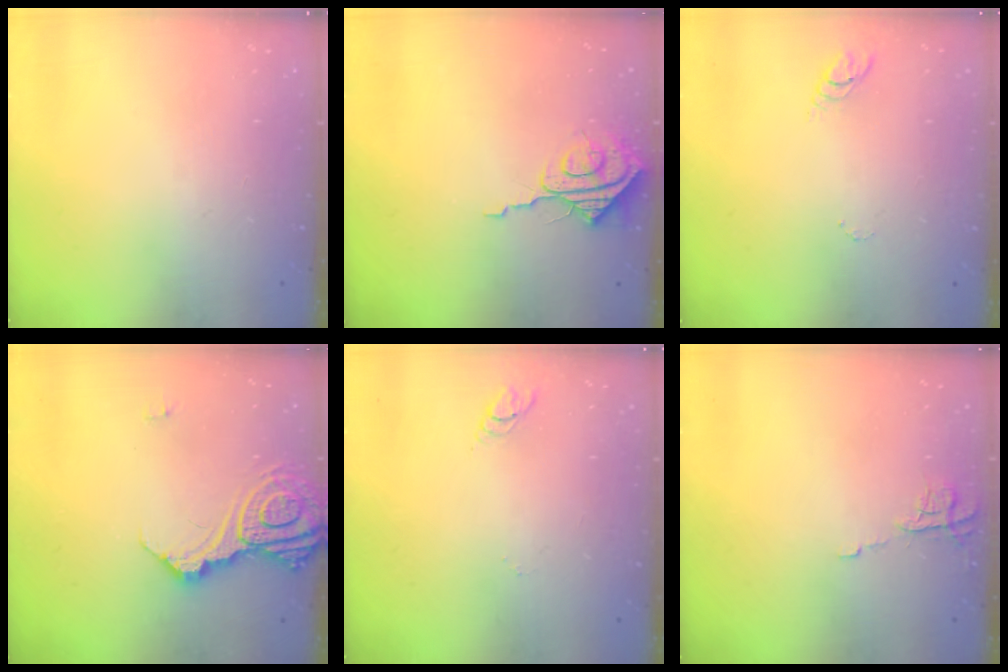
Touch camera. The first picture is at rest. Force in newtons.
{"total": 8.5, "press": 8.5, "slide": 0.5}
{"total": 3.4, "press": 3.4, "slide": 0.3}
{"total": 14.0, "press": 13.9, "slide": 1.1}
{"total": 3.1, "press": 3.1, "slide": 0.3}
{"total": 6.4, "press": 6.4, "slide": 0.5}